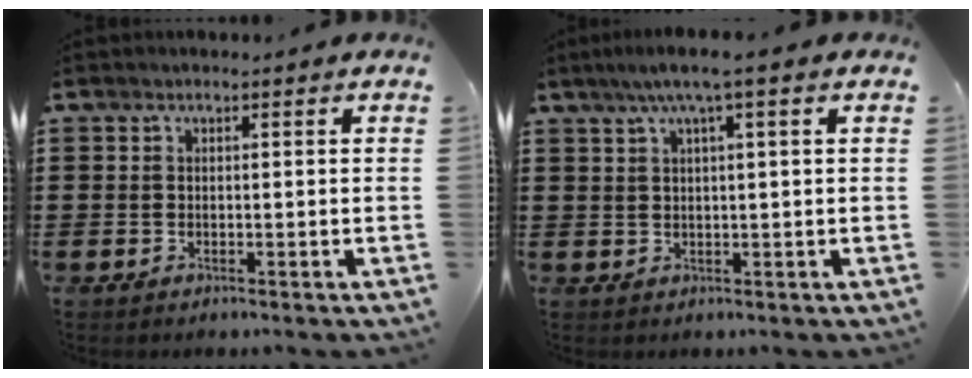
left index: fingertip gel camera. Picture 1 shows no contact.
{"total": 3.8, "force": [1.8, -0.2, 3.3], "torque": [-0.068, 0.001, 0.028]}